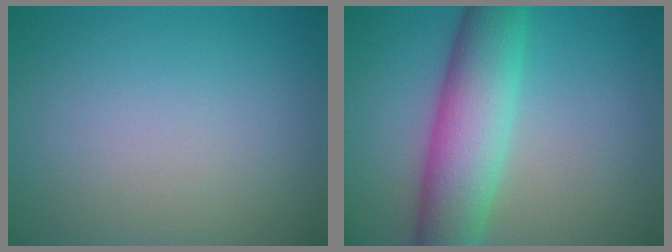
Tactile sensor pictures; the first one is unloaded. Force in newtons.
{"total": 7.8, "press": 7.8, "slide": 0.1}